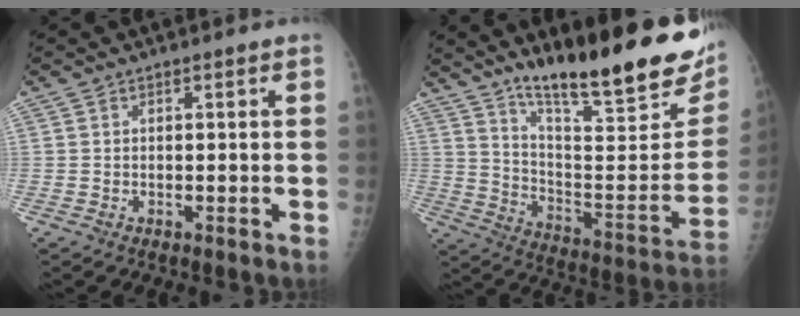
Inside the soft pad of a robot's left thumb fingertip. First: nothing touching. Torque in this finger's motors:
{"motor_torque": [0.42, 0.43, 1.41, -1.36, 0.28]}